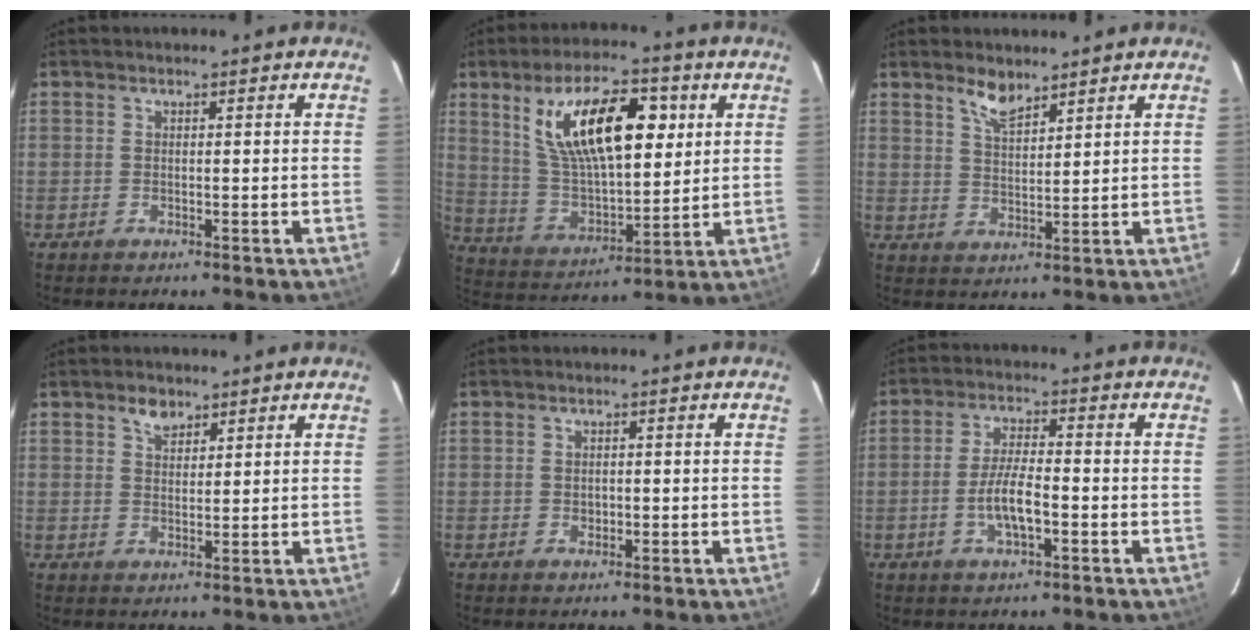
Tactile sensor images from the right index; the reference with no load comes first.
{"total": 18.7, "force": [6.9, 7.8, 15.5], "torque": [-0.272, 0.015, 0.133]}
{"total": 5.9, "force": [4.6, 3.2, 1.9], "torque": [-0.022, -0.002, 0.084]}
{"total": 3.1, "force": [2.2, 1.8, 1.3], "torque": [-0.018, 0.007, 0.039]}
{"total": 1.2, "force": [-0.2, 1.0, 0.7], "torque": [-0.011, 0.003, -0.003]}
{"total": 6.7, "force": [-2.3, 1.7, 6.1], "torque": [-0.120, 0.001, -0.042]}